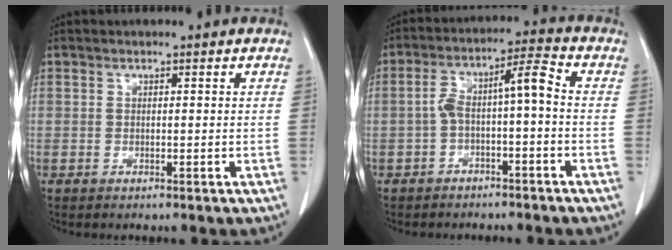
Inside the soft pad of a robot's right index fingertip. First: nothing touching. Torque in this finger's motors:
{"motor_torque": [0.90, -0.09, 0.32, 0.10]}